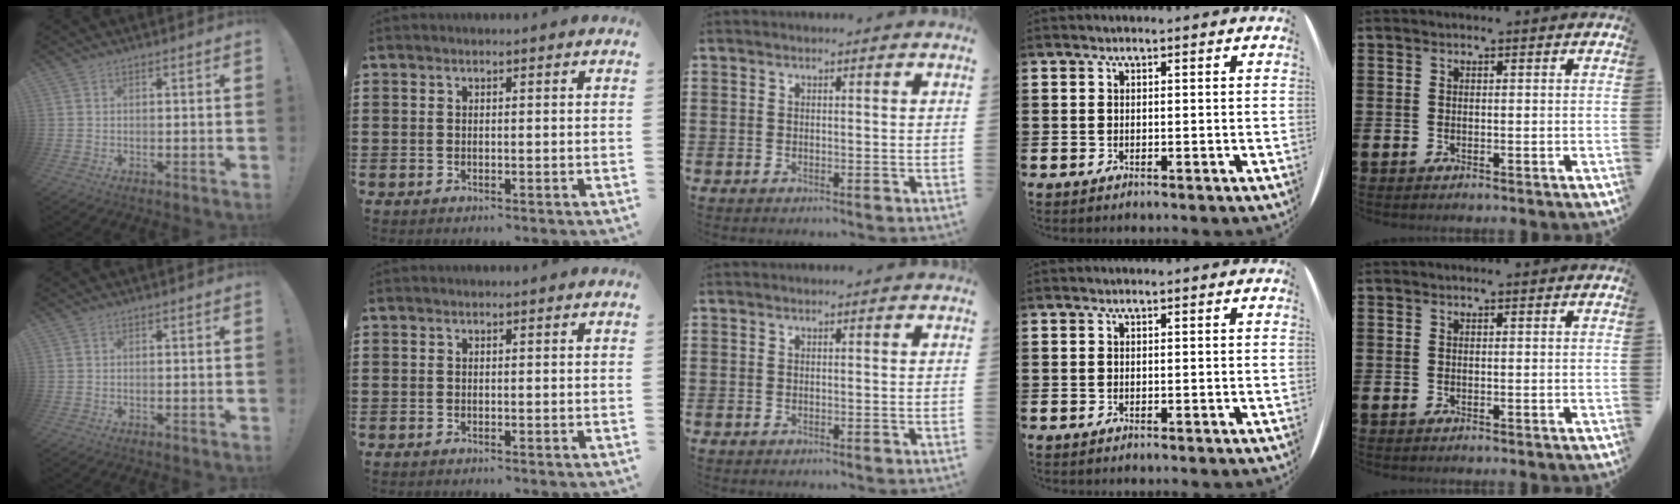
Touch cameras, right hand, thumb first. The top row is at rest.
{}